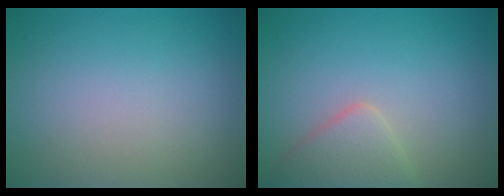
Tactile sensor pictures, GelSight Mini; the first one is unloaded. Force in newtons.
{"total": 2.8, "press": 2.8, "slide": 0.2}